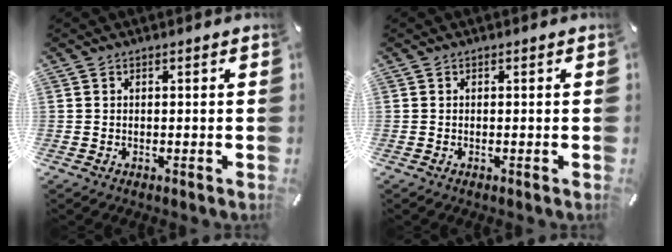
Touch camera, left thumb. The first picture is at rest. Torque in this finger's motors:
{"motor_torque": [-0.01, 0.01, 0.10, 0.09, 0.00]}